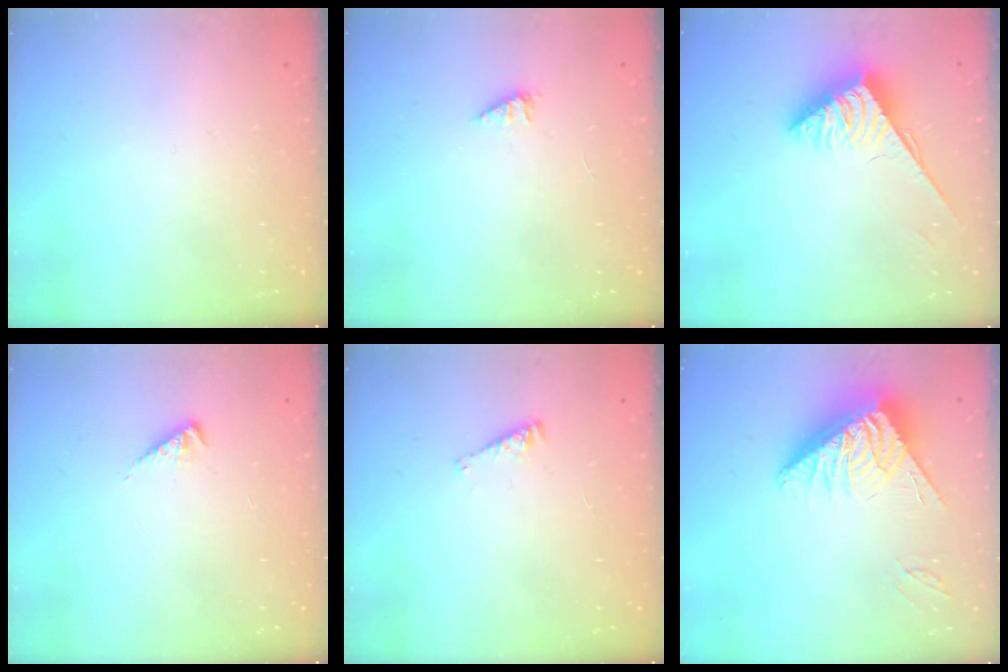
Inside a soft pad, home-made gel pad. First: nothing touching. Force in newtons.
{"total": 1.4, "press": 1.4, "slide": 0.3}
{"total": 3.9, "press": 3.8, "slide": 0.7}
{"total": 3.3, "press": 3.2, "slide": 0.5}
{"total": 2.4, "press": 2.4, "slide": 0.4}
{"total": 12.6, "press": 12.5, "slide": 1.7}